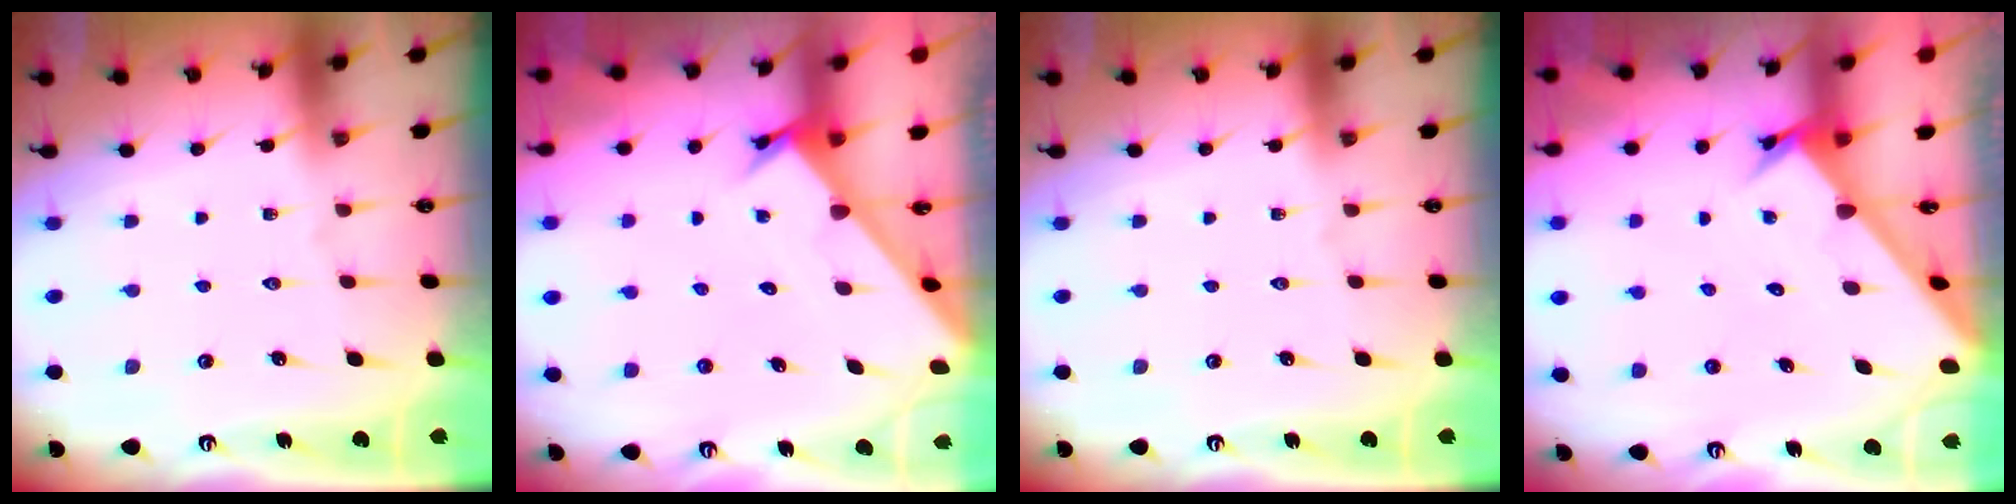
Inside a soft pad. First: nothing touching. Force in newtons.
{"total": 2.4, "press": 2.4, "slide": 0.0}
{"total": 0.0}
{"total": 2.8, "press": 2.7, "slide": 0.3}